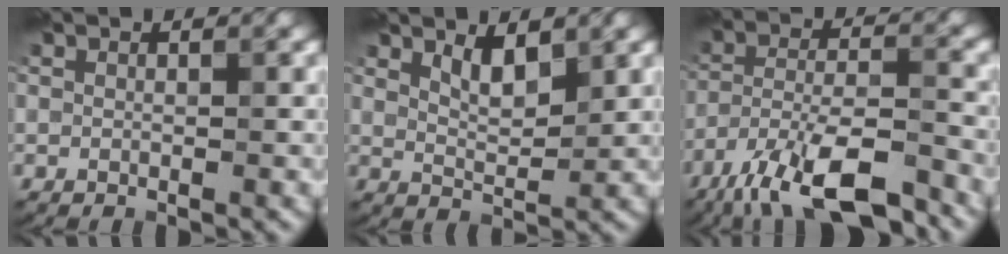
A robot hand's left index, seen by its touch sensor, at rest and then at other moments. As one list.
[{"total": 2.6, "force": [1.6, 1.0, 1.9], "torque": [-0.034, -0.005, 0.030]}, {"total": 10.7, "force": [-7.7, 3.1, 6.8], "torque": [-0.120, -0.001, -0.142]}]